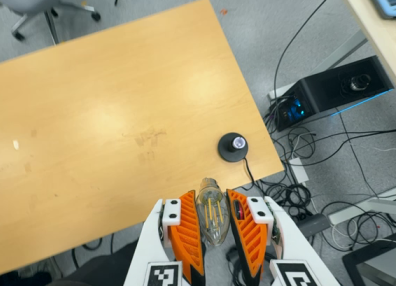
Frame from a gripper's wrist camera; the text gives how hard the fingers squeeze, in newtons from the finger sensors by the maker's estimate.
{"total": 9.3, "left": 8.1, "right": 10.4}